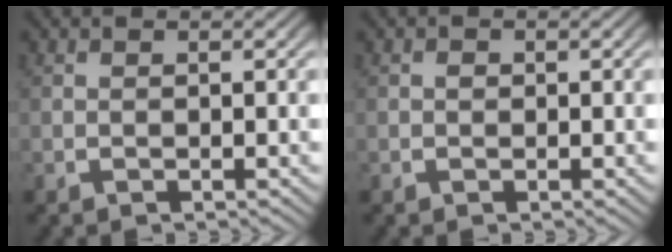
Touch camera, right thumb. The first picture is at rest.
{"total": 0.6, "force": [0.1, 0.5, 0.3], "torque": [-0.006, -0.005, 0.003]}